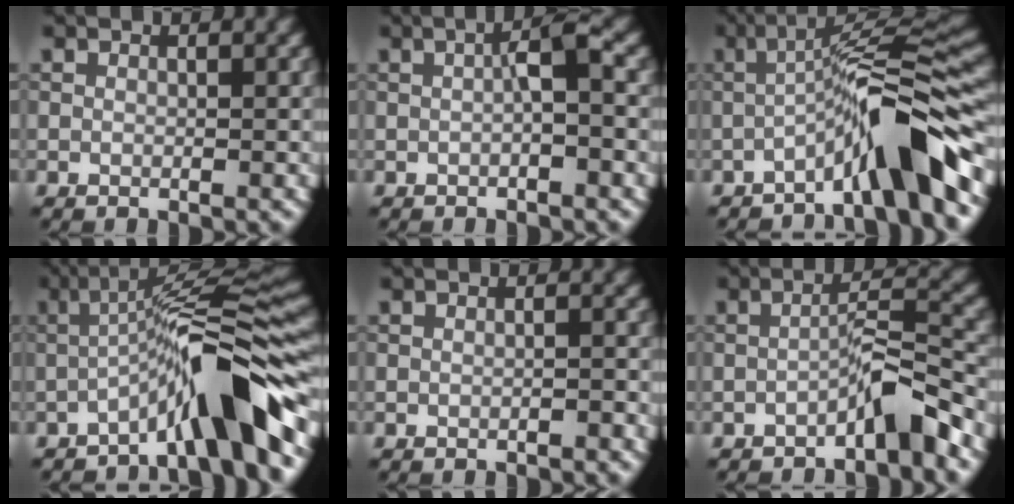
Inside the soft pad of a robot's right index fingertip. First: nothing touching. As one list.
[{"total": 2.2, "force": [-0.1, 0.2, 2.1], "torque": [-0.037, 0.011, -0.003]}, {"total": 7.6, "force": [-3.5, 0.8, 6.7], "torque": [-0.101, 0.030, -0.068]}, {"total": 8.4, "force": [-3.8, 1.0, 7.5], "torque": [-0.105, 0.027, -0.072]}, {"total": 0.7, "force": [-0.5, 0.1, 0.5], "torque": [-0.006, 0.004, -0.010]}, {"total": 3.7, "force": [-2.4, 0.4, 2.8], "torque": [-0.044, 0.021, -0.046]}]